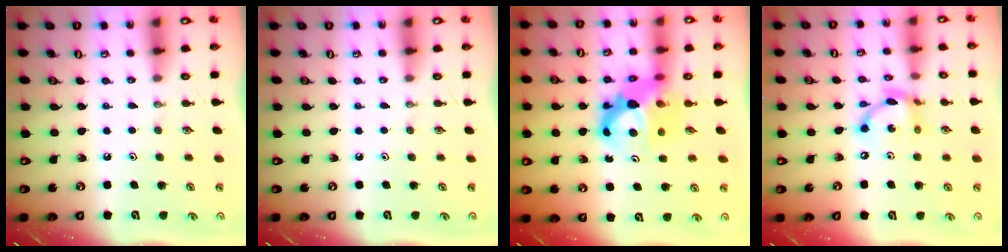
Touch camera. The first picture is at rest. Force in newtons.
{"total": 0.0}
{"total": 10.8, "press": 10.7, "slide": 1.0}
{"total": 10.5, "press": 10.5, "slide": 0.6}